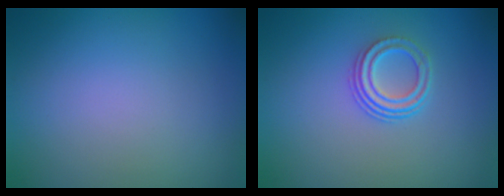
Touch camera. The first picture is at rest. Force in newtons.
{"total": 2.9, "press": 2.2, "slide": 1.9}